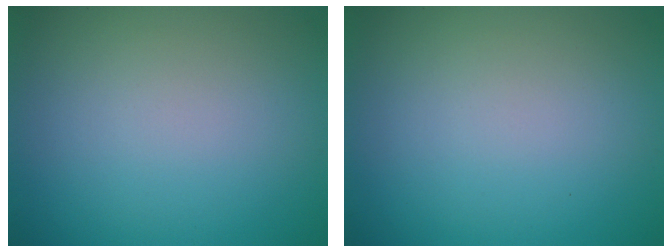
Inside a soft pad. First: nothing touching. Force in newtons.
{"total": 0.0}